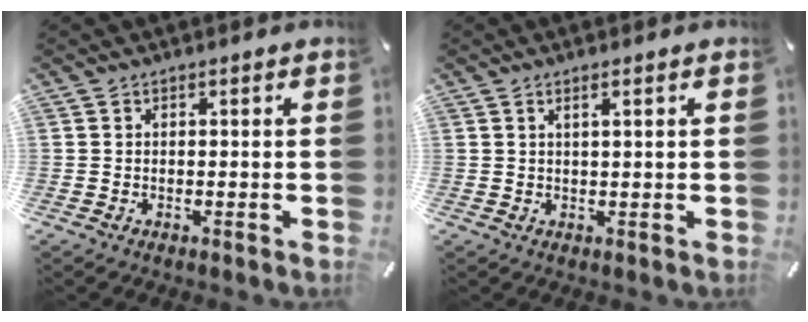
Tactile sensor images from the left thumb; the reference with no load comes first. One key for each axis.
{"total": 1.7, "fx": 0.7, "fy": 0.0, "fz": 1.6, "tx": -0.031, "ty": -0.002, "tz": 0.011}